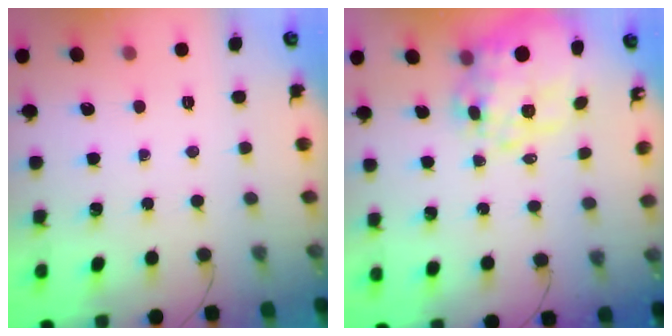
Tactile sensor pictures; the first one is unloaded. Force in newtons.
{"total": 16.6, "press": 16.2, "slide": 3.6}